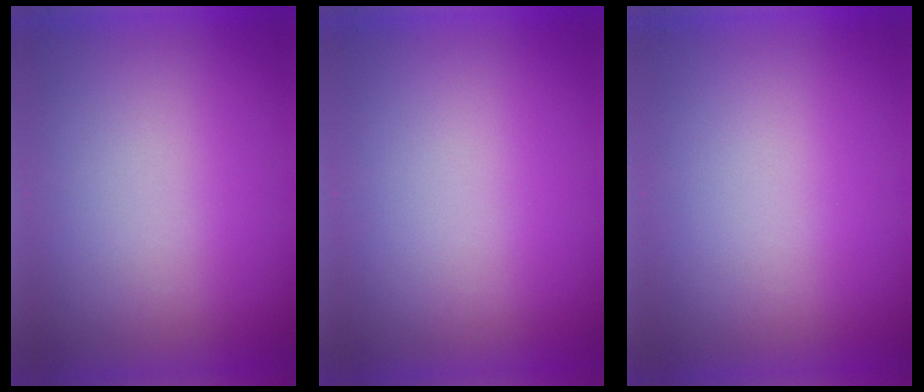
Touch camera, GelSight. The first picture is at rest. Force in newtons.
{"total": 0.0}
{"total": 0.0}